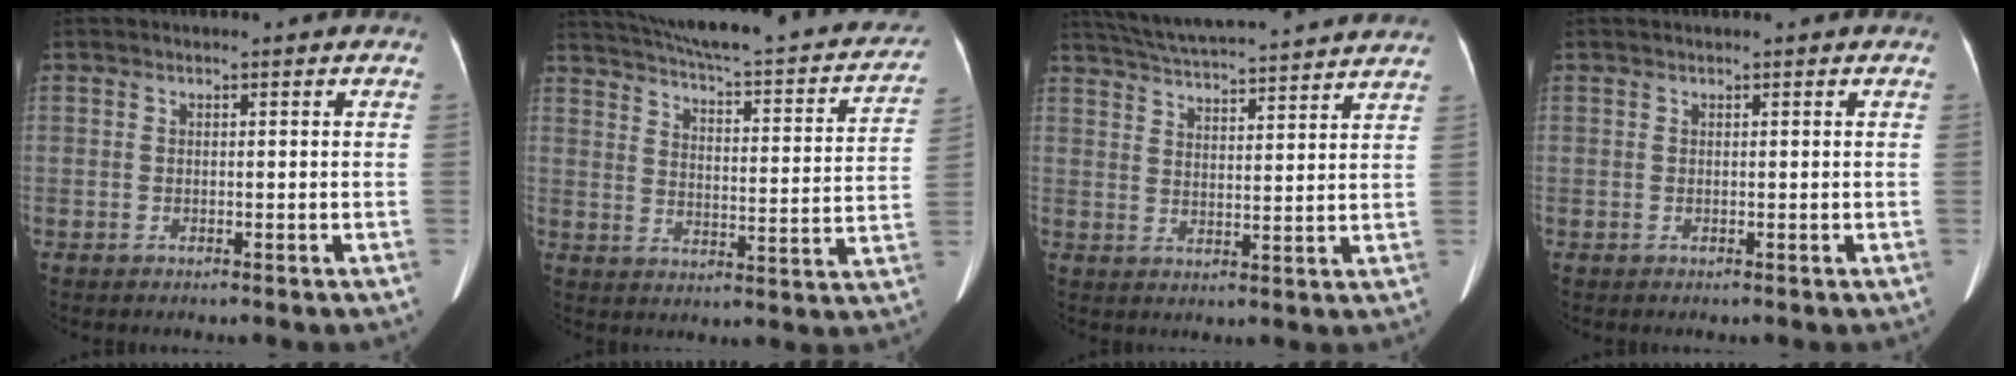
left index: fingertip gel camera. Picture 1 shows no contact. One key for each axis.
{"total": 27.1, "fx": 23.4, "fy": 4.9, "fz": 12.7, "tx": -0.201, "ty": -0.030, "tz": 0.289}
{"total": 21.3, "fx": 19.5, "fy": 1.5, "fz": 8.2, "tx": -0.142, "ty": 0.023, "tz": 0.271}
{"total": 1.4, "fx": 1.3, "fy": -0.1, "fz": 0.6, "tx": -0.007, "ty": 0.021, "tz": 0.023}